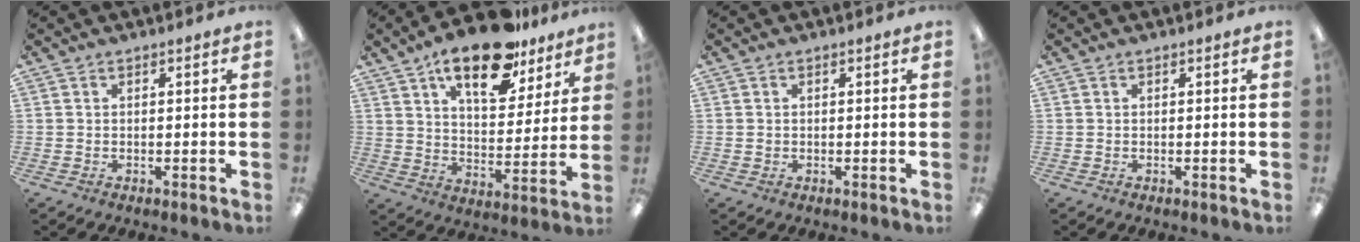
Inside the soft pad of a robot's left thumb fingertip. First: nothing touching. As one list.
[{"total": 18.3, "force": [12.9, 7.7, 10.4], "torque": [-0.164, -0.066, 0.220]}, {"total": 0.6, "force": [0.0, 0.6, 0.2], "torque": [-0.005, 0.005, -0.002]}, {"total": 0.0}]